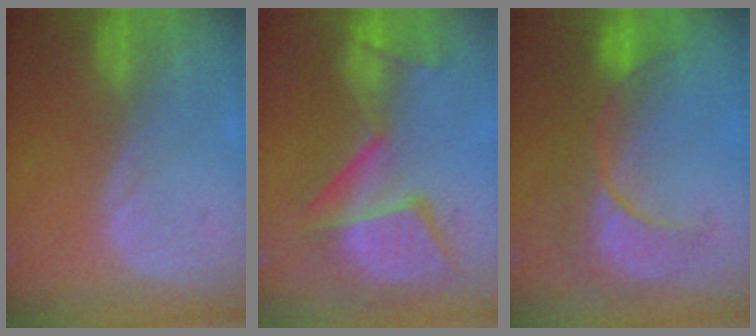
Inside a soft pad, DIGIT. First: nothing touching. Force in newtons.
{"total": 12.6, "press": 11.2, "slide": 5.8}
{"total": 8.3, "press": 8.2, "slide": 1.1}